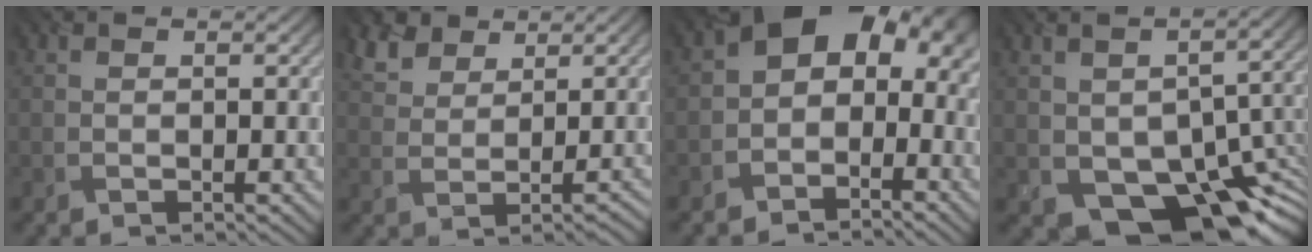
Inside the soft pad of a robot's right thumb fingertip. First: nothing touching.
{"total": 4.2, "force": [3.1, 2.2, 1.9], "torque": [-0.045, 0.006, 0.058]}
{"total": 11.5, "force": [-0.1, 8.0, 8.3], "torque": [-0.107, 0.004, -0.017]}
{"total": 15.3, "force": [-5.8, 9.2, 10.7], "torque": [-0.159, -0.027, -0.072]}